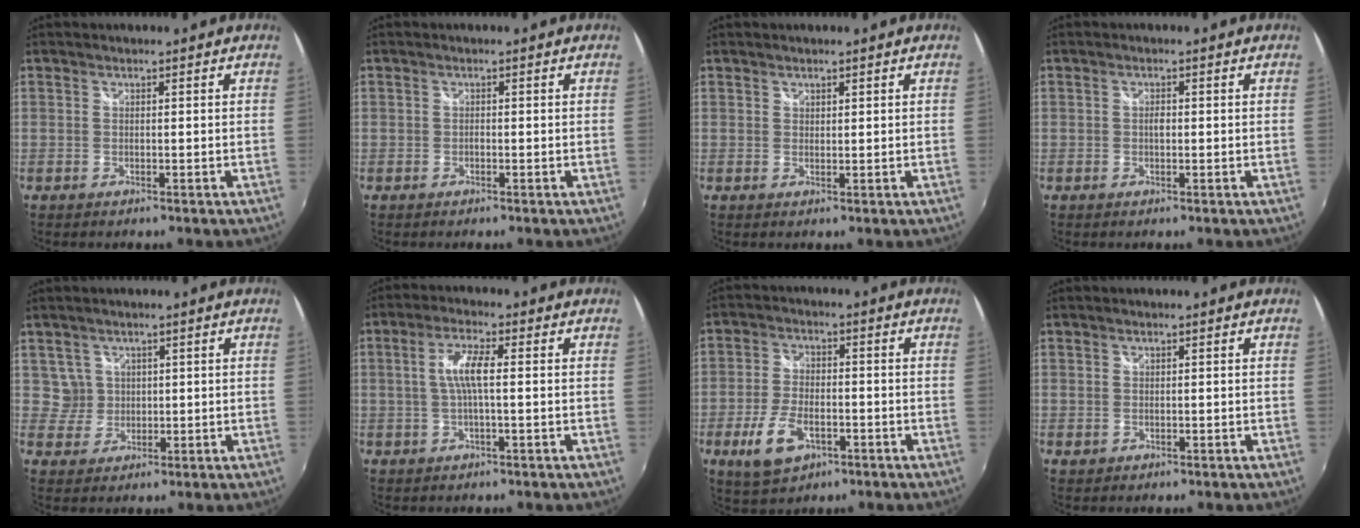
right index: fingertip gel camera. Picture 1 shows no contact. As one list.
[{"total": 0.5, "force": [-0.4, 0.4, 0.2], "torque": [-0.002, -0.001, -0.009]}, {"total": 0.8, "force": [0.6, 0.4, 0.0], "torque": [0.001, 0.001, 0.011]}, {"total": 1.1, "force": [-0.1, 0.6, 0.9], "torque": [-0.016, 0.002, -0.004]}, {"total": 3.3, "force": [1.1, 3.1, -0.1], "torque": [0.013, 0.010, 0.017]}, {"total": 5.2, "force": [0.1, 0.7, 5.1], "torque": [-0.100, 0.005, 0.004]}, {"total": 9.2, "force": [-4.0, 5.0, 6.6], "torque": [-0.145, -0.003, -0.066]}, {"total": 0.8, "force": [0.1, 0.7, 0.2], "torque": [0.001, 0.000, 0.001]}]